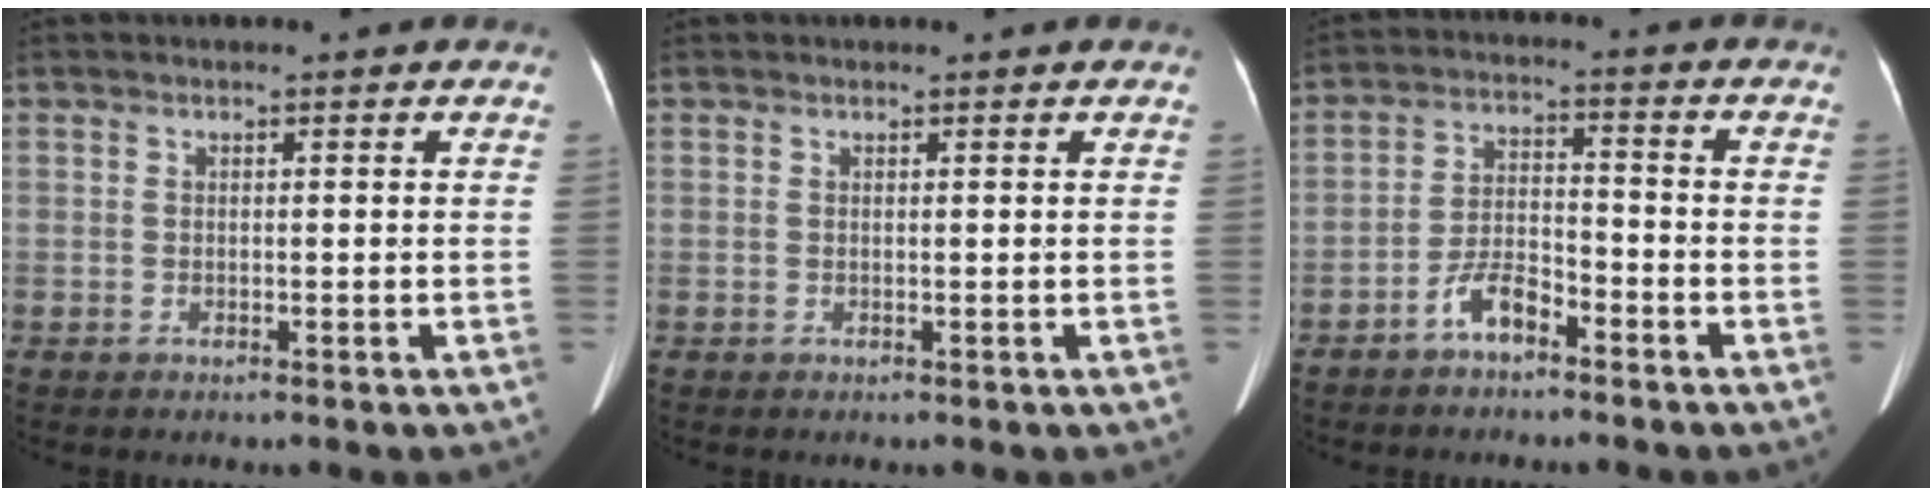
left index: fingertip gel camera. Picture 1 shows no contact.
{"total": 0.7, "force": [0.7, 0.0, 0.2], "torque": [-0.005, 0.008, 0.012]}
{"total": 5.0, "force": [-3.6, 1.8, 3.0], "torque": [-0.067, 0.012, -0.067]}